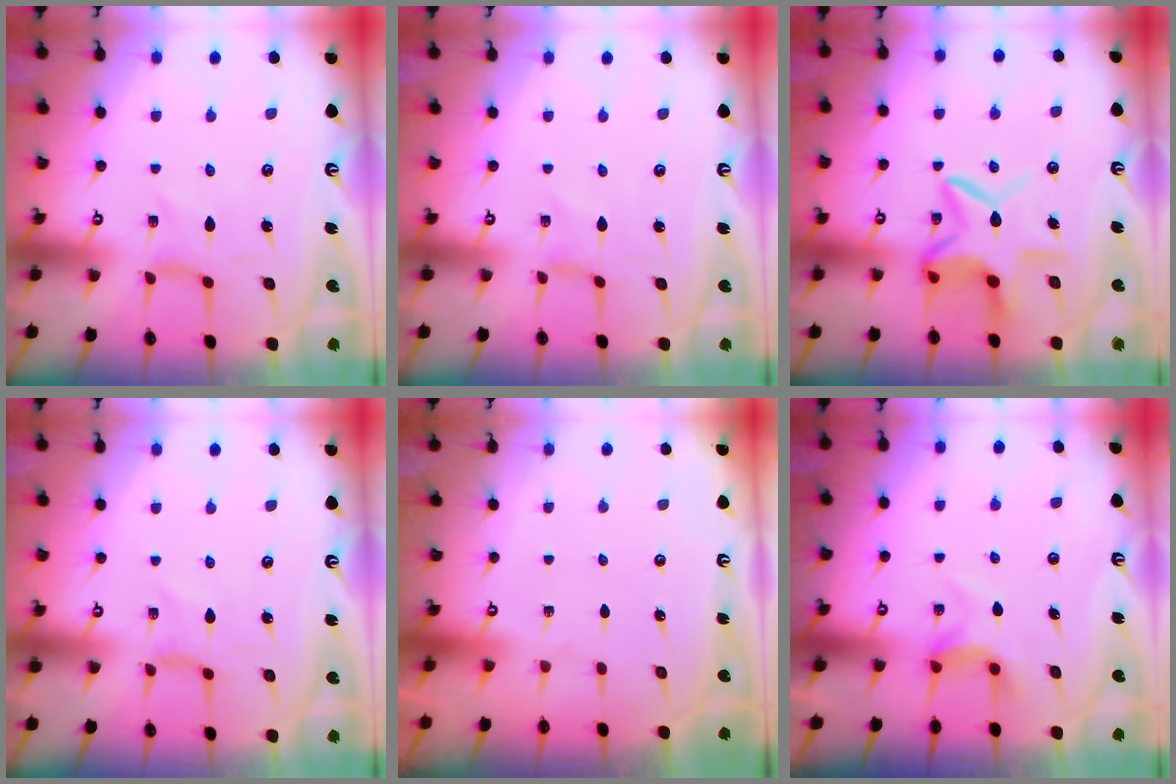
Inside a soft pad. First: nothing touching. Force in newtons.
{"total": 0.0}
{"total": 12.3, "press": 12.2, "slide": 1.0}
{"total": 0.9, "press": 0.8, "slide": 0.3}
{"total": 0.0}
{"total": 5.9, "press": 5.9, "slide": 0.4}